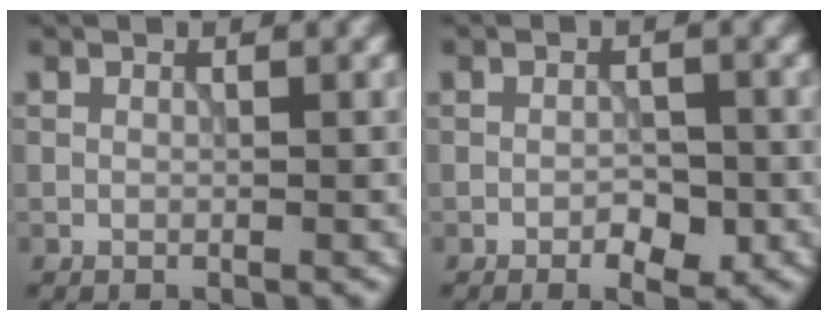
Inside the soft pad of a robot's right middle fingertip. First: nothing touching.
{"total": 2.2, "force": [-1.0, 1.1, 1.6], "torque": [-0.022, 0.001, -0.015]}